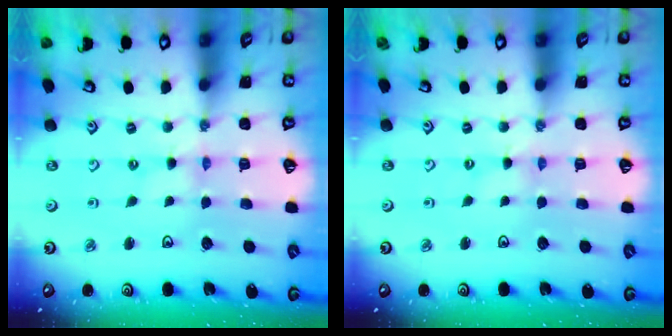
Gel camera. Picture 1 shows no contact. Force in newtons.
{"total": 0.0}